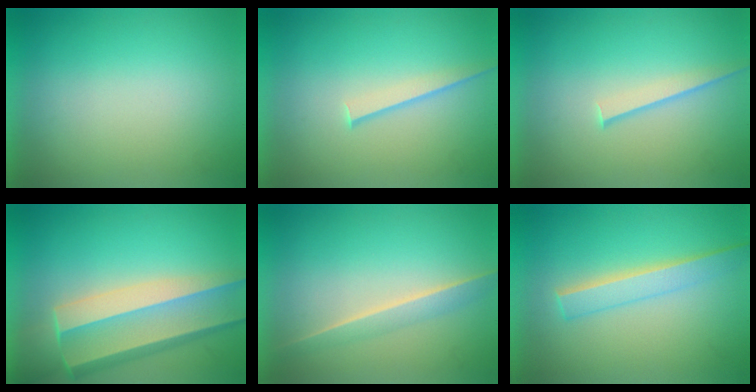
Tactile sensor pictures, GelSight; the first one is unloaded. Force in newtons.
{"total": 1.1}
{"total": 1.1}
{"total": 7.7}
{"total": 1.5}
{"total": 2.2}